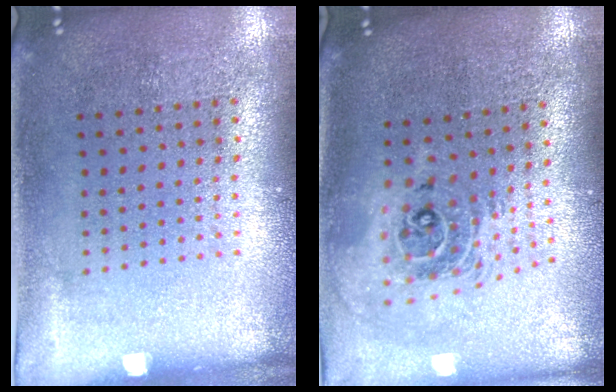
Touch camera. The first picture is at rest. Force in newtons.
{"total": 2.3, "press": 1.8, "slide": 1.5}